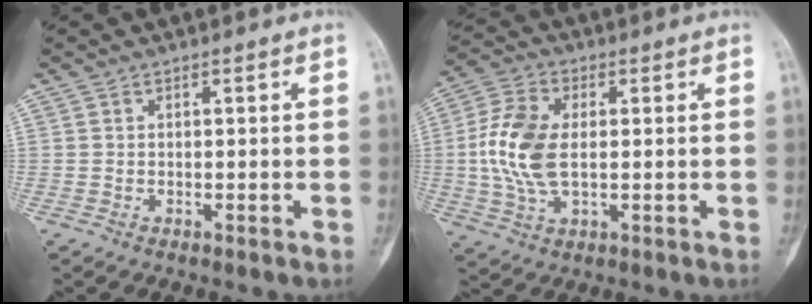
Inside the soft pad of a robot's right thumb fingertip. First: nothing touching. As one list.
[{"total": 11.7, "force": [0.4, 6.5, 9.7], "torque": [-0.211, 0.007, 0.007]}]